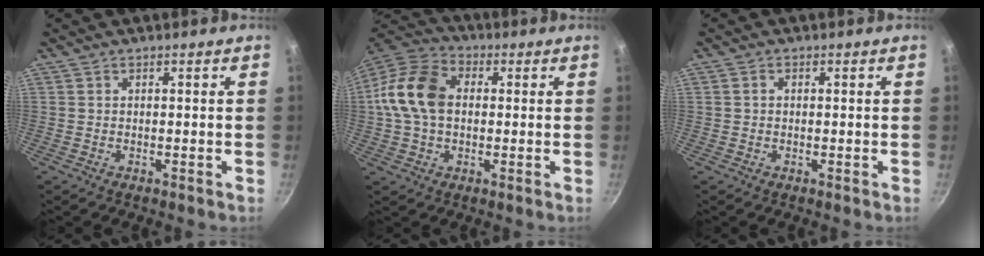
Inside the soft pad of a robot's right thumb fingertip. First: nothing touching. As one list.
[{"total": 14.0, "force": [0.9, 9.9, 9.8], "torque": [-0.168, 0.028, 0.001]}, {"total": 0.9, "force": [0.0, 0.8, 0.5], "torque": [-0.009, 0.006, 0.000]}]